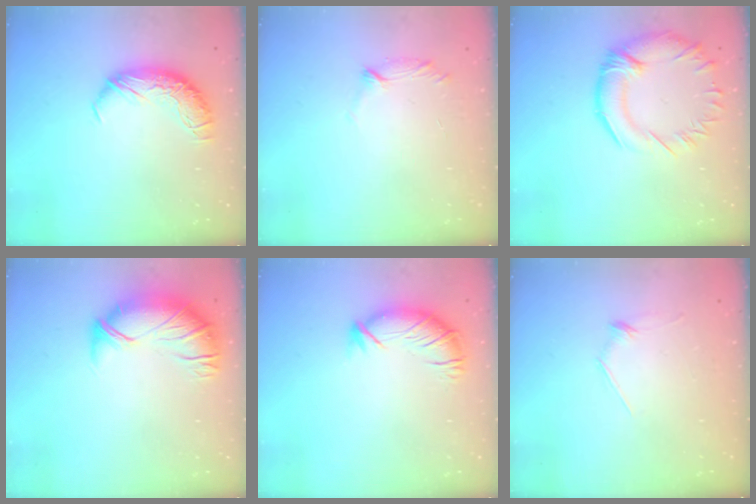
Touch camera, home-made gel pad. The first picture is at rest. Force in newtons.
{"total": 5.7, "press": 5.6, "slide": 1.2}
{"total": 4.5, "press": 3.8, "slide": 2.3}
{"total": 2.6, "press": 1.1, "slide": 2.3}
{"total": 2.8, "press": 2.0, "slide": 2.0}
{"total": 8.3, "press": 8.2, "slide": 0.5}